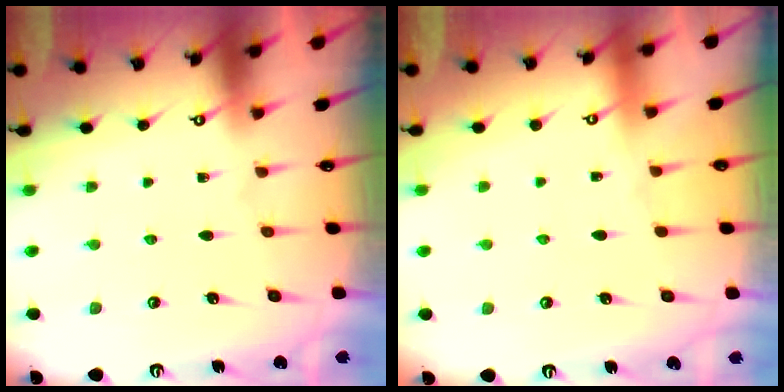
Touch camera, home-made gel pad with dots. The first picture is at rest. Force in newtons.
{"total": 0.8, "press": 0.7, "slide": 0.3}